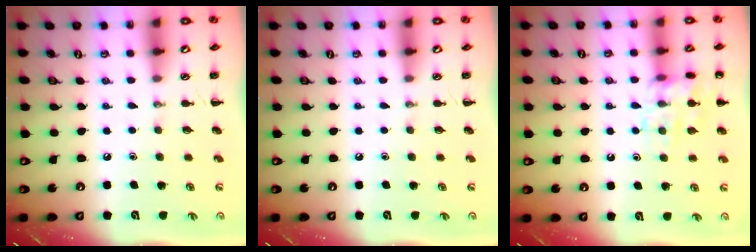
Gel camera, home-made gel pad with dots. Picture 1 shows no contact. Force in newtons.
{"total": 0.0}
{"total": 13.3, "press": 13.3, "slide": 0.8}